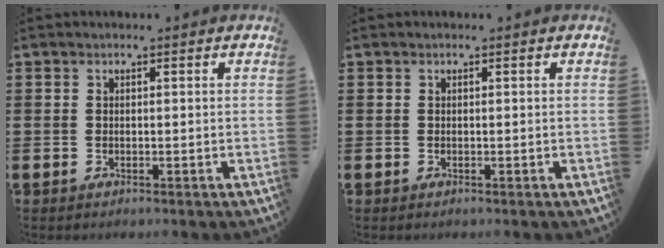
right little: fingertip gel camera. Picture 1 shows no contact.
{"total": 0.0}